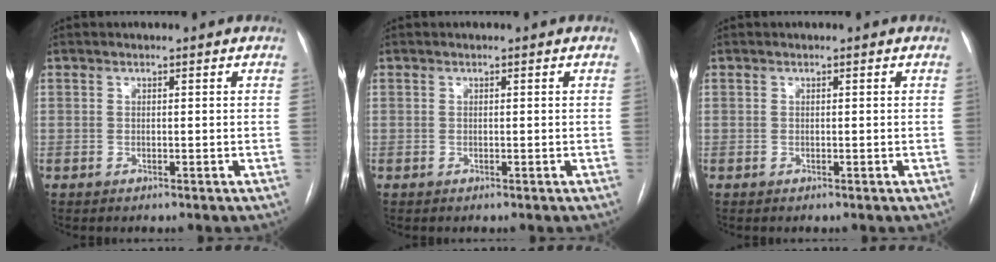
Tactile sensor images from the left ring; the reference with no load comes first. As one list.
[{"total": 0.0}, {"total": 0.0}]